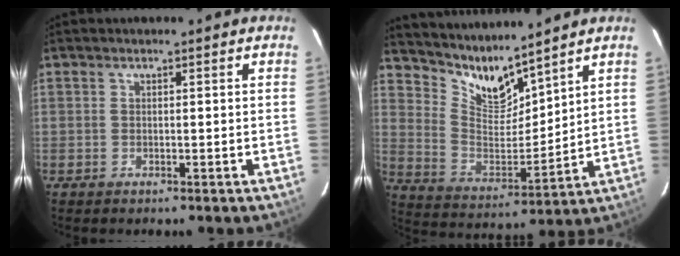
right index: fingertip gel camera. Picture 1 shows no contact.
{"total": 10.3, "force": [9.5, 1.9, 3.5], "torque": [-0.076, -0.022, 0.188]}